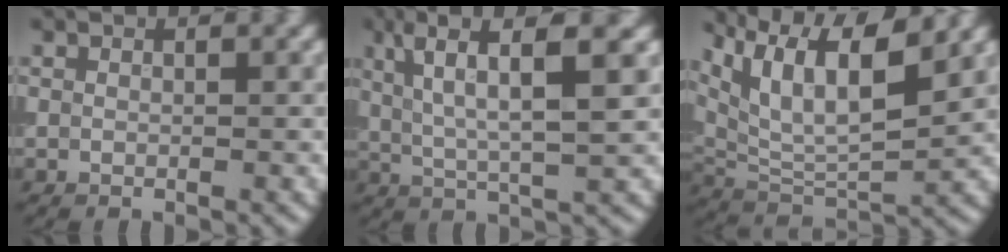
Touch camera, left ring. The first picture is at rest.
{"total": 7.5, "force": [2.9, 1.8, 6.7], "torque": [-0.118, 0.006, 0.053]}
{"total": 11.3, "force": [6.9, 3.8, 8.1], "torque": [-0.142, 0.012, 0.103]}